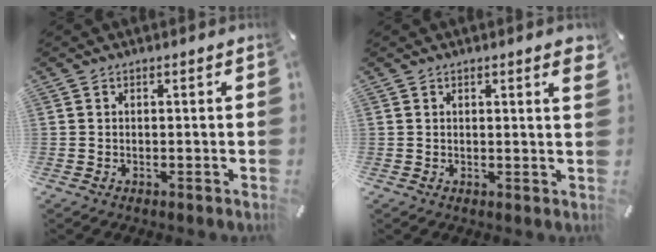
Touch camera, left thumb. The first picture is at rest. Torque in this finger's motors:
{"motor_torque": [0.18, -0.21, 0.06, 0.05, 0.01]}